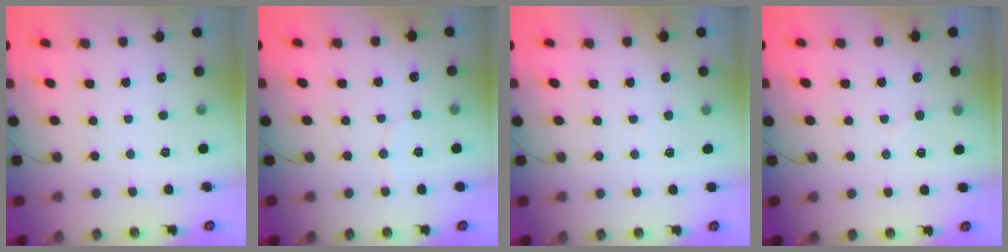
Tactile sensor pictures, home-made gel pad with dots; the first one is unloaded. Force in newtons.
{"total": 3.6, "press": 3.5, "slide": 0.4}
{"total": 2.8, "press": 2.6, "slide": 1.1}
{"total": 4.1, "press": 3.8, "slide": 1.5}